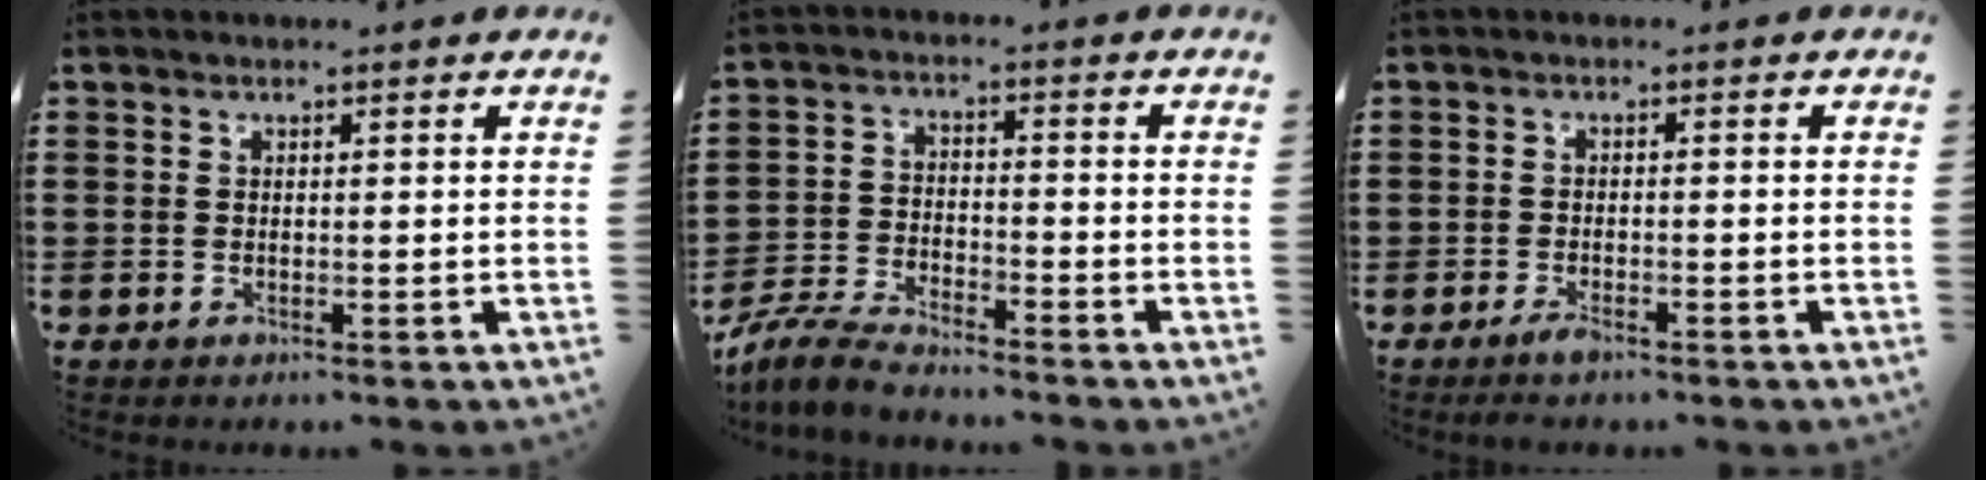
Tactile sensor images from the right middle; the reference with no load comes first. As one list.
[{"total": 5.7, "force": [-5.4, 0.7, 1.7], "torque": [-0.047, 0.001, -0.110]}, {"total": 2.0, "force": [-1.6, 0.6, 1.1], "torque": [-0.026, -0.002, -0.033]}]